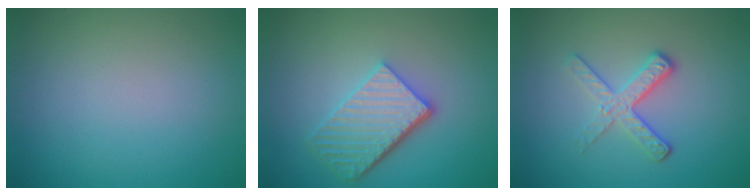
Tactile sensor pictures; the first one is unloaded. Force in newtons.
{"total": 5.2, "press": 3.9, "slide": 3.5}
{"total": 3.4, "press": 2.4, "slide": 2.4}